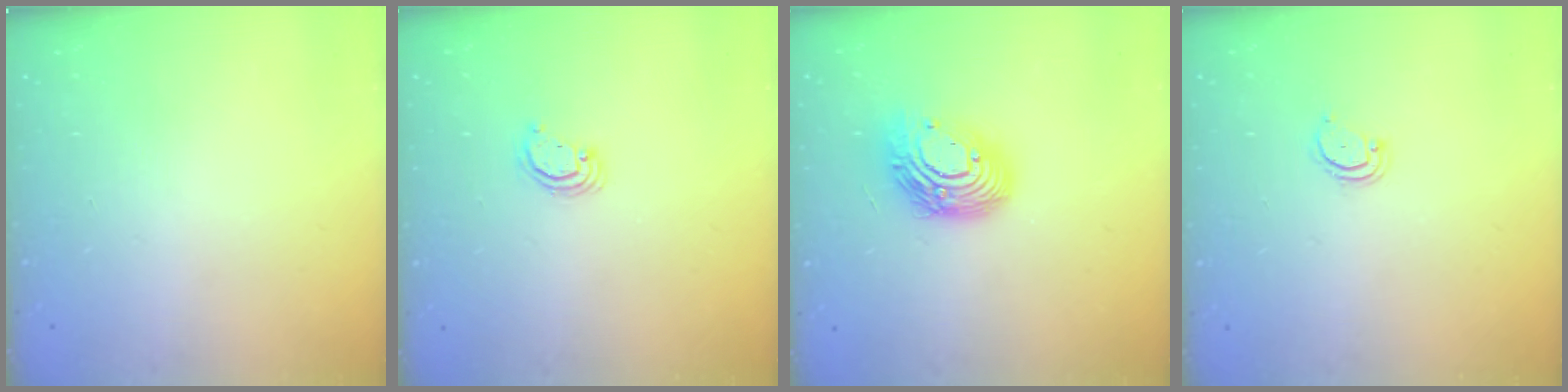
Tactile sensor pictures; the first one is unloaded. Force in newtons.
{"total": 2.7, "press": 2.7, "slide": 0.2}
{"total": 14.9, "press": 14.9, "slide": 1.3}
{"total": 2.3, "press": 2.3, "slide": 0.2}